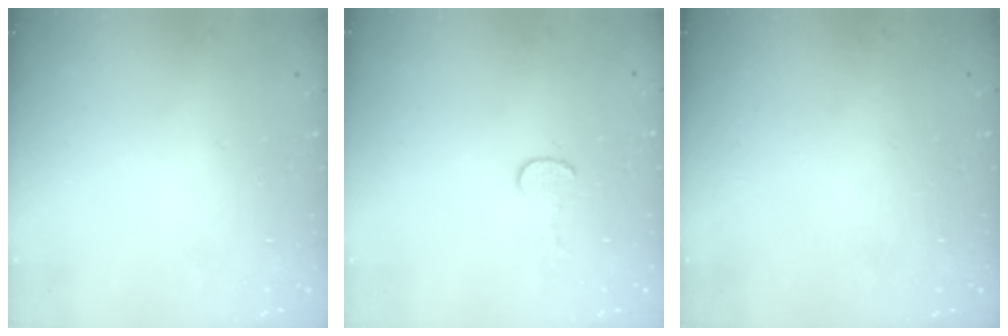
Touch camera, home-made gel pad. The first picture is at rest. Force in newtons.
{"total": 4.5, "press": 4.4, "slide": 0.4}
{"total": 0.0}